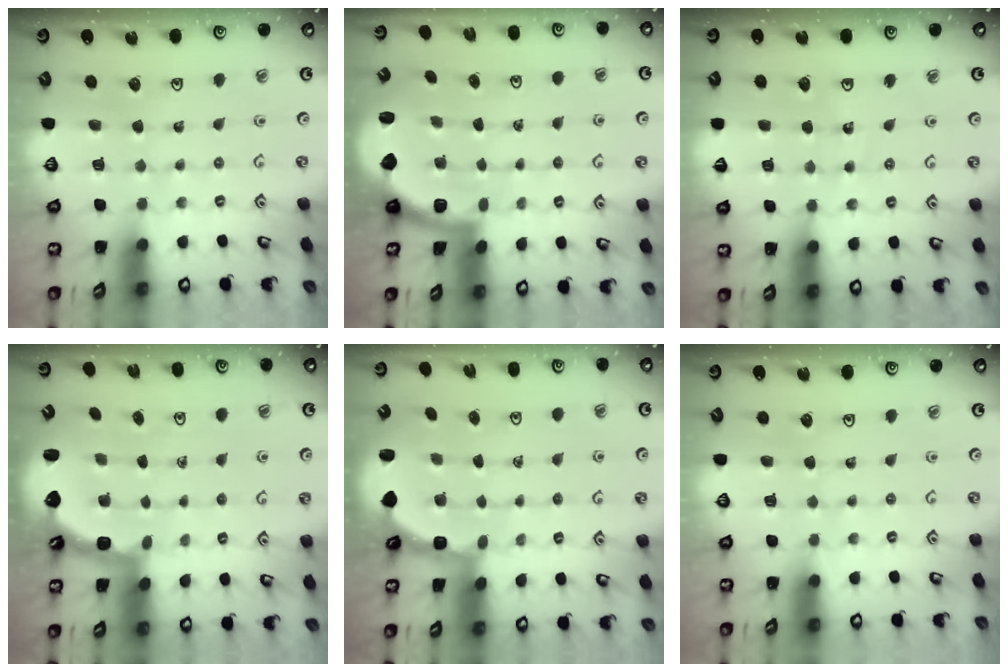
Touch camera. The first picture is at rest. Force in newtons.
{"total": 1.9, "press": 1.8, "slide": 0.5}
{"total": 6.4, "press": 6.1, "slide": 2.0}
{"total": 2.6, "press": 2.2, "slide": 1.4}
{"total": 2.9, "press": 2.5, "slide": 1.4}
{"total": 0.0}